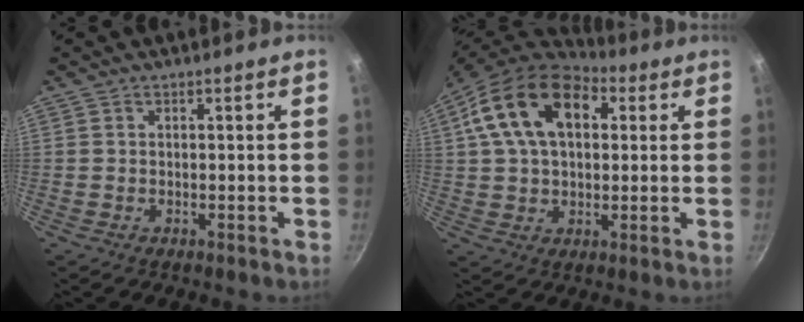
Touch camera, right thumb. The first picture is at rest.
{"total": 17.9, "force": [5.4, 11.4, 12.7], "torque": [-0.197, 0.013, 0.078]}